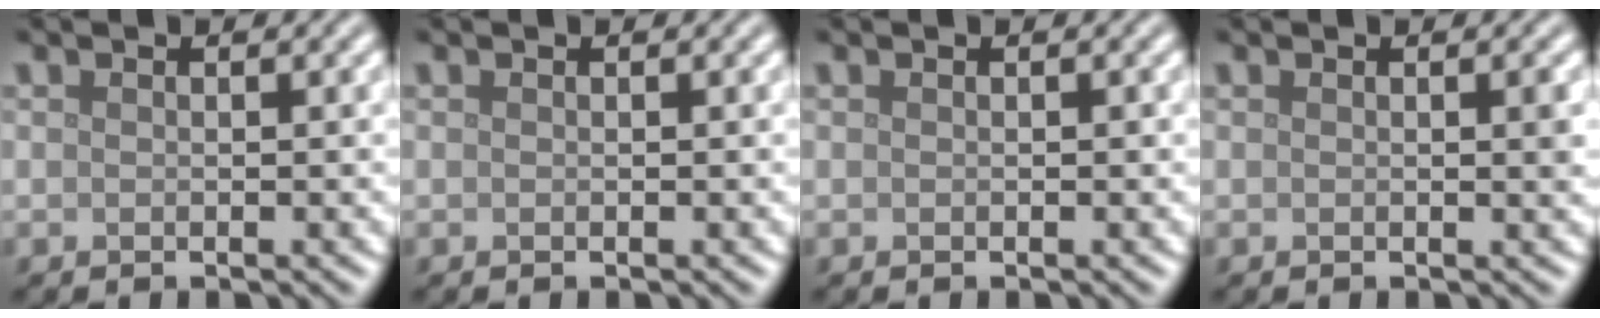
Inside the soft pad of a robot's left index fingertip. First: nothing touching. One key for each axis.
{"total": 0.0}
{"total": 0.0}
{"total": 0.9, "fx": 0.1, "fy": 0.1, "fz": 0.9, "tx": -0.012, "ty": 0.000, "tz": 0.000}